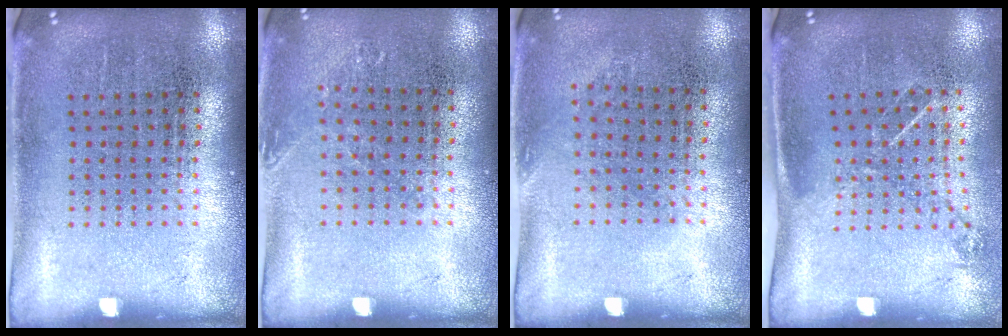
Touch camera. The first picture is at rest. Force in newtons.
{"total": 0.8, "press": 0.8, "slide": 0.2}
{"total": 0.7, "press": 0.6, "slide": 0.5}
{"total": 1.1, "press": 0.9, "slide": 0.6}